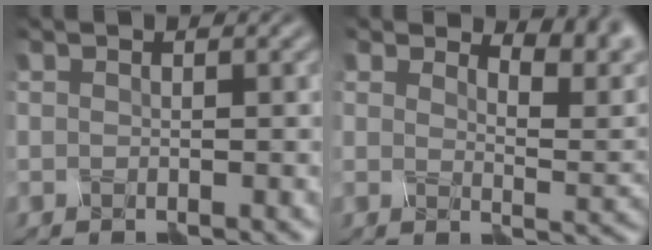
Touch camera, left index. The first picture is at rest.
{"total": 4.5, "force": [3.7, 1.4, 2.2], "torque": [-0.034, 0.000, 0.047]}